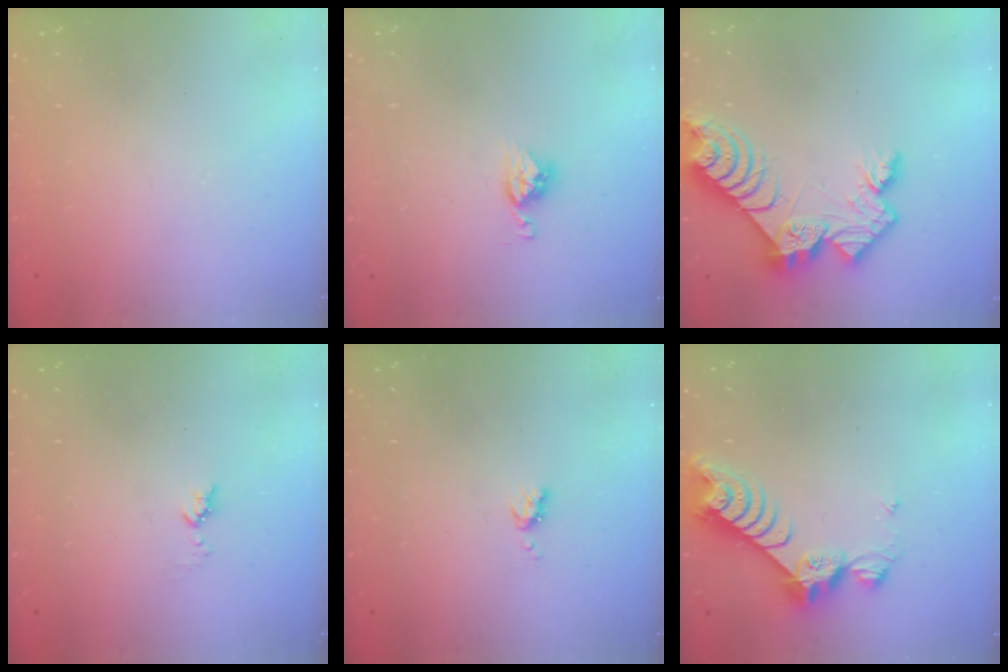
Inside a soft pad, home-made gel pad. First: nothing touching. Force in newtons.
{"total": 5.3, "press": 5.3, "slide": 0.1}
{"total": 11.2, "press": 11.2, "slide": 0.8}
{"total": 3.7, "press": 3.6, "slide": 0.4}
{"total": 4.0, "press": 4.0, "slide": 0.6}
{"total": 9.0, "press": 8.9, "slide": 0.9}